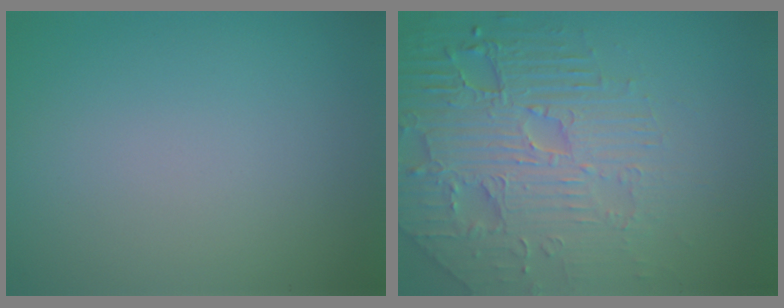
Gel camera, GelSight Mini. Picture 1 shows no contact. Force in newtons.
{"total": 6.8, "press": 5.6, "slide": 3.7}